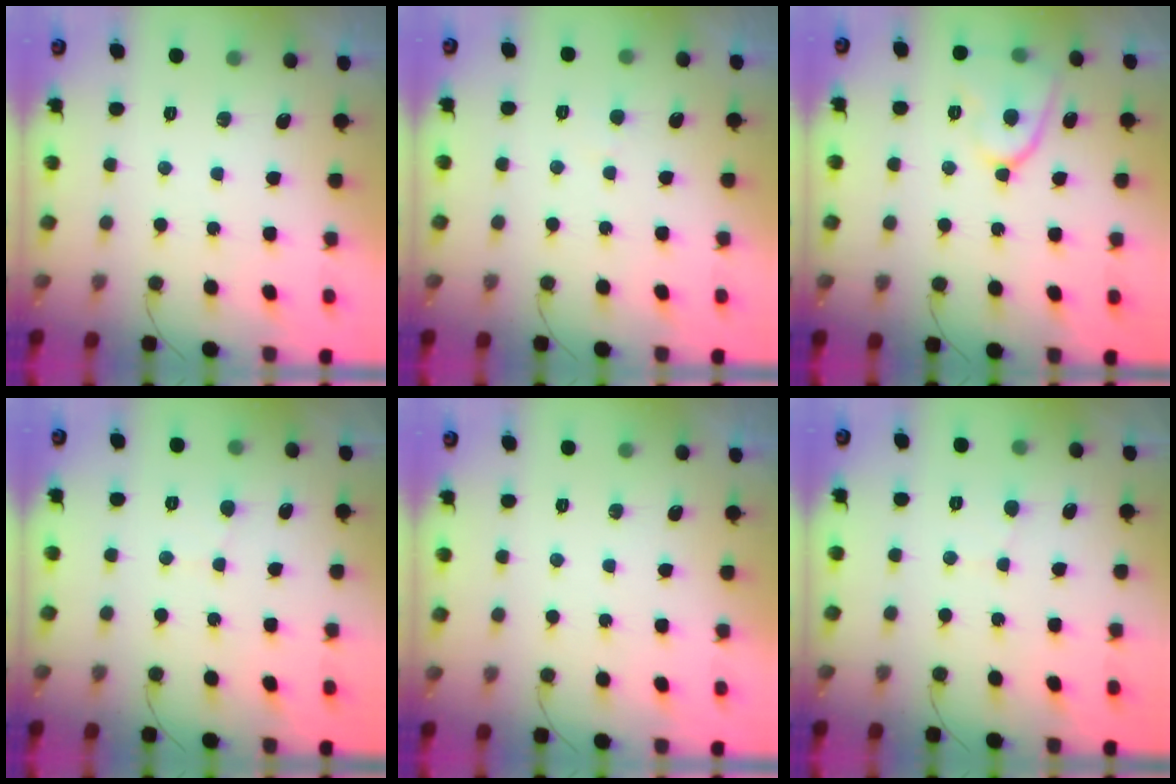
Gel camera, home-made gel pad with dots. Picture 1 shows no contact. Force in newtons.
{"total": 2.3, "press": 2.3, "slide": 0.2}
{"total": 10.5, "press": 10.4, "slide": 1.3}
{"total": 2.6, "press": 2.6, "slide": 0.2}
{"total": 0.0}
{"total": 2.6, "press": 2.6, "slide": 0.2}